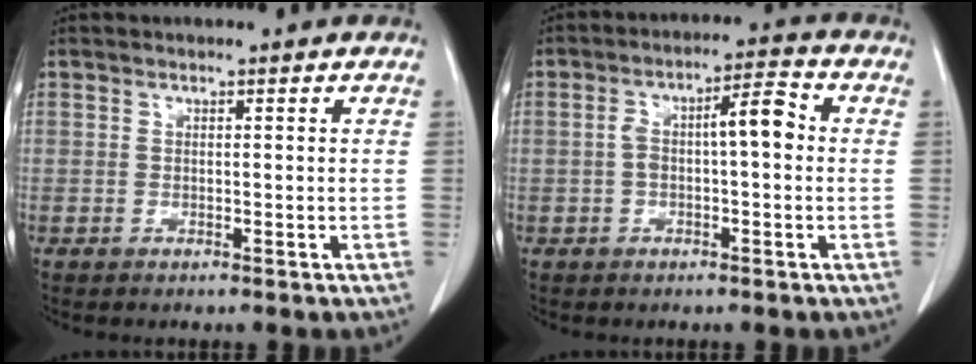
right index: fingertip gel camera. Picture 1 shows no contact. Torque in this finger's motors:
{"motor_torque": [0.35, 0.17, 0.19, 0.05]}